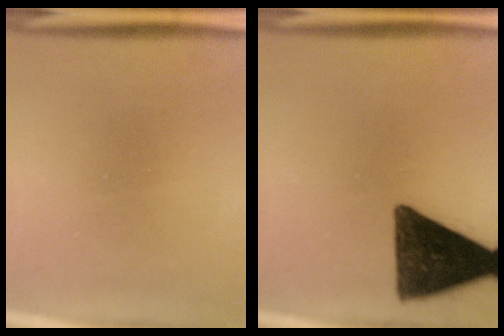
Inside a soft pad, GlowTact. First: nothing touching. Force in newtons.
{"total": 14.8}